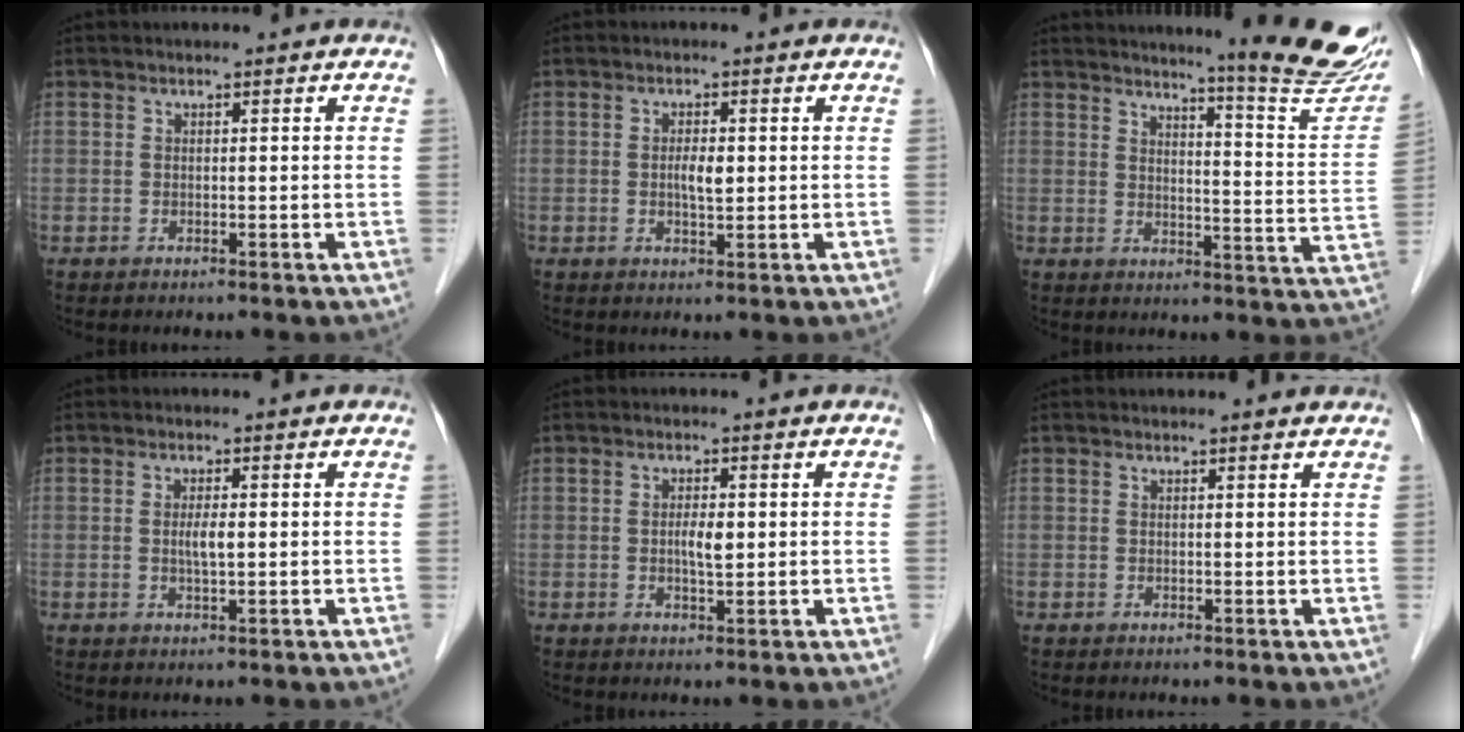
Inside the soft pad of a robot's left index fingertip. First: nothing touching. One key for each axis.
{"total": 2.6, "fx": 0.2, "fy": 0.8, "fz": 2.5, "tx": -0.047, "ty": 0.000, "tz": 0.004}
{"total": 16.3, "fx": 14.2, "fy": -0.4, "fz": 7.9, "tx": -0.100, "ty": -0.083, "tz": 0.163}
{"total": 2.2, "fx": 0.1, "fy": 0.4, "fz": 2.2, "tx": -0.044, "ty": -0.001, "tz": 0.003}
{"total": 2.5, "fx": 0.2, "fy": 0.7, "fz": 2.4, "tx": -0.046, "ty": 0.000, "tz": 0.004}
{"total": 1.6, "fx": 1.6, "fy": 0.0, "fz": 0.2, "tx": -0.012, "ty": -0.002, "tz": 0.016}